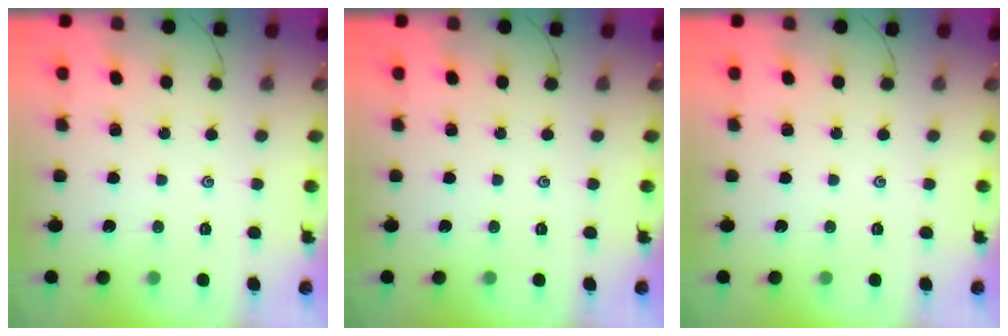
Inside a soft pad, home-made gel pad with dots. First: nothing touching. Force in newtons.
{"total": 0.0}
{"total": 0.0}